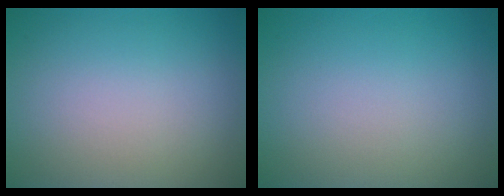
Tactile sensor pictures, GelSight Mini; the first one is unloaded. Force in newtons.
{"total": 0.0}